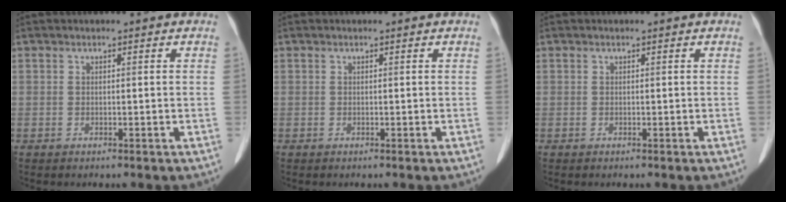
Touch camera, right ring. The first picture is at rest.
{"total": 0.0}
{"total": 0.0}